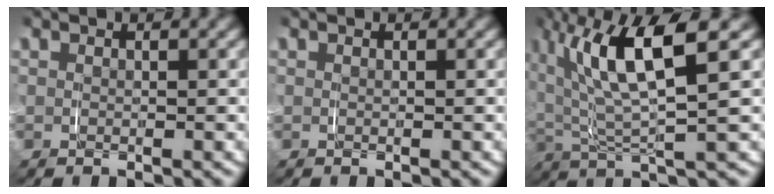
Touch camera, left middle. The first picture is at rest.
{"total": 0.0}
{"total": 8.8, "force": [2.0, 4.3, 7.4], "torque": [-0.152, 0.008, 0.027]}